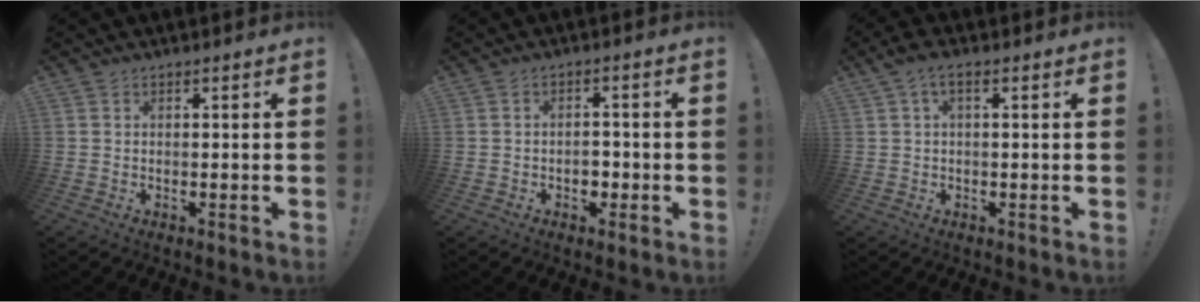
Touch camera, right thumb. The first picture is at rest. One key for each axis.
{"total": 3.6, "fx": -1.1, "fy": 2.9, "fz": 1.9, "tx": -0.024, "ty": -0.001, "tz": -0.021}
{"total": 3.0, "fx": 0.5, "fy": 1.0, "fz": 2.8, "tx": -0.058, "ty": 0.004, "tz": 0.011}